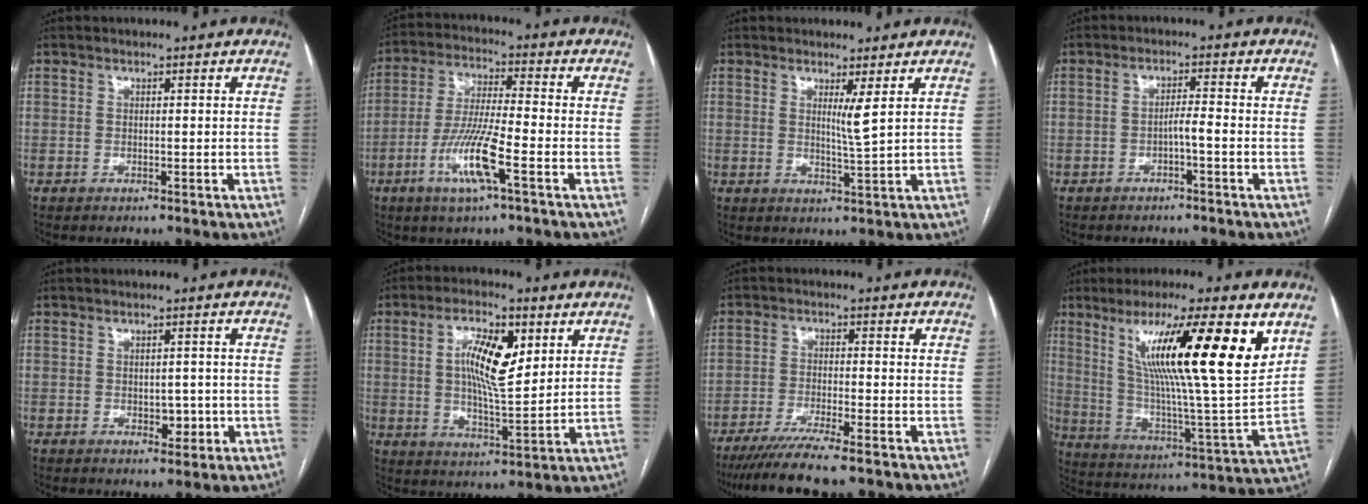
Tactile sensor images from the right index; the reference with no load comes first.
{"total": 10.5, "force": [-4.3, 0.6, 9.6], "torque": [-0.192, -0.010, -0.084]}
{"total": 2.9, "force": [1.2, -0.7, 2.6], "torque": [-0.045, -0.016, 0.024]}
{"total": 2.2, "force": [-1.0, 0.0, 2.0], "torque": [-0.029, 0.003, -0.020]}
{"total": 3.0, "force": [-0.7, 1.9, 2.2], "torque": [-0.023, 0.004, -0.003]}
{"total": 10.4, "force": [3.0, 3.0, 9.5], "torque": [-0.173, 0.005, 0.052]}
{"total": 9.2, "force": [-7.4, -0.2, 5.5], "torque": [-0.083, -0.025, -0.121]}
{"total": 22.1, "force": [10.0, 0.8, 19.7], "torque": [-0.320, -0.002, 0.159]}